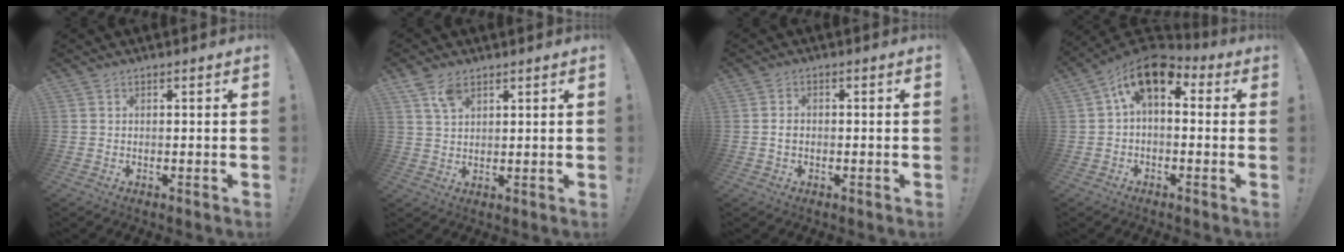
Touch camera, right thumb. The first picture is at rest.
{"total": 5.7, "force": [3.5, 3.0, 3.4], "torque": [-0.058, -0.012, 0.065]}
{"total": 1.9, "force": [-0.5, 1.4, 1.1], "torque": [-0.014, 0.006, -0.011]}
{"total": 11.0, "force": [5.2, 5.6, 7.9], "torque": [-0.140, -0.024, 0.096]}